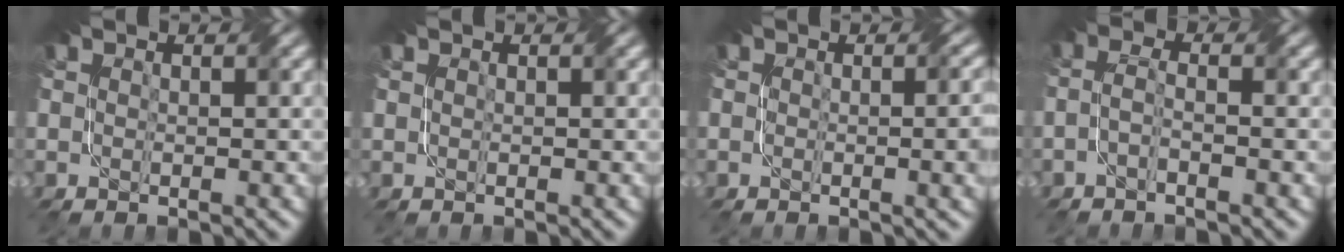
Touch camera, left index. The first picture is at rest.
{"total": 0.0}
{"total": 5.3, "force": [-0.4, 2.4, 4.7], "torque": [-0.032, 0.001, -0.004]}
{"total": 1.3, "force": [-0.9, 0.2, 0.9], "torque": [-0.024, 0.007, -0.023]}